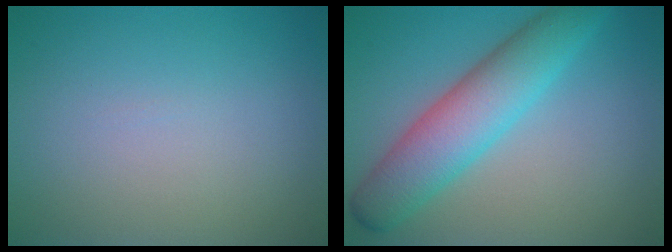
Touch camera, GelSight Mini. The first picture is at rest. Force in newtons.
{"total": 6.4, "press": 6.4, "slide": 0.2}